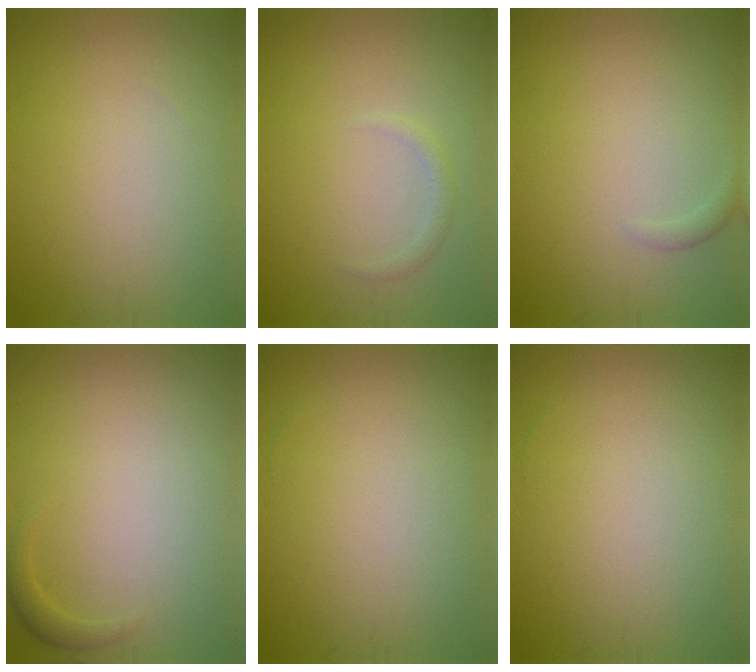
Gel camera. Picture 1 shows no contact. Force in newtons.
{"total": 1.0, "press": 1.0, "slide": 0.1}
{"total": 0.8, "press": 0.8, "slide": 0.1}
{"total": 1.0, "press": 1.0, "slide": 0.1}
{"total": 0.0}
{"total": 0.0}